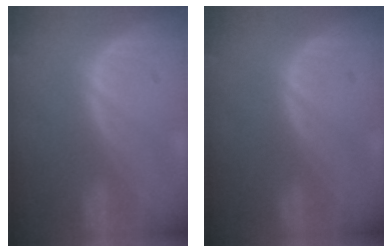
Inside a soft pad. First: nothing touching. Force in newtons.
{"total": 0.0}